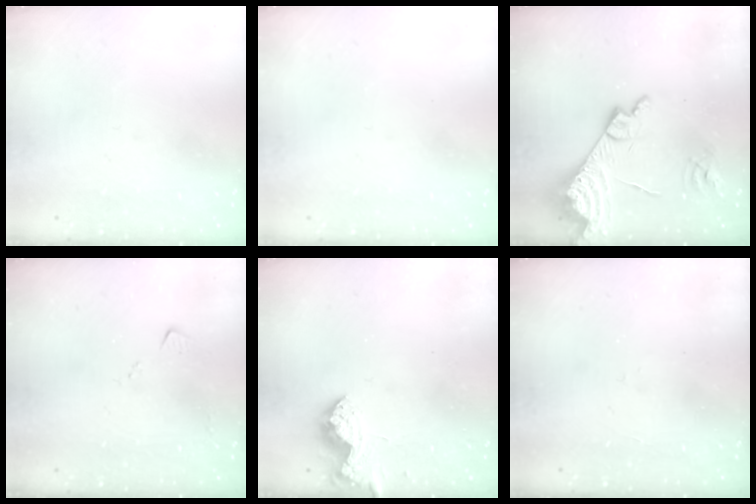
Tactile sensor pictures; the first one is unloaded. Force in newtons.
{"total": 0.0}
{"total": 15.7, "press": 15.5, "slide": 2.0}
{"total": 3.5, "press": 3.5, "slide": 0.4}
{"total": 8.0, "press": 8.0, "slide": 0.2}
{"total": 5.6, "press": 5.6, "slide": 0.7}